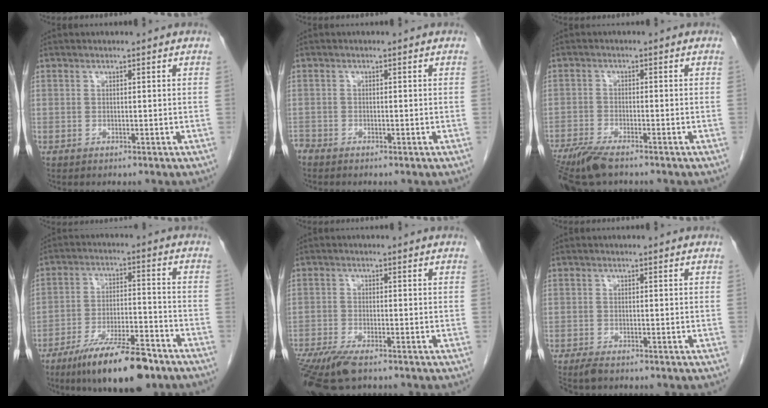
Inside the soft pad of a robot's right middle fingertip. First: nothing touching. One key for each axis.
{"total": 1.0, "fx": -1.0, "fy": 0.2, "fz": 0.0, "tx": 0.000, "ty": -0.002, "tz": -0.022}
{"total": 7.7, "fx": -6.1, "fy": 1.2, "fz": 4.5, "tx": -0.081, "ty": -0.019, "tz": -0.107}
{"total": 13.9, "fx": -9.9, "fy": 3.1, "fz": 9.3, "tx": -0.155, "ty": -0.012, "tz": -0.167}
{"total": 9.1, "fx": -6.8, "fy": 1.9, "fz": 5.7, "tx": -0.099, "ty": -0.020, "tz": -0.113}
{"total": 2.2, "fx": -1.9, "fy": 0.5, "fz": 1.1, "tx": -0.022, "ty": -0.006, "tz": -0.028}